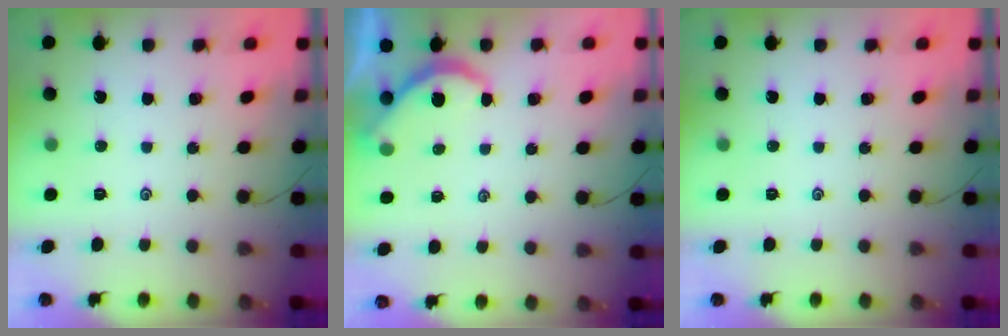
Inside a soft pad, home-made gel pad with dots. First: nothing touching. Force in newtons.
{"total": 4.0, "press": 4.0, "slide": 0.4}
{"total": 0.0}